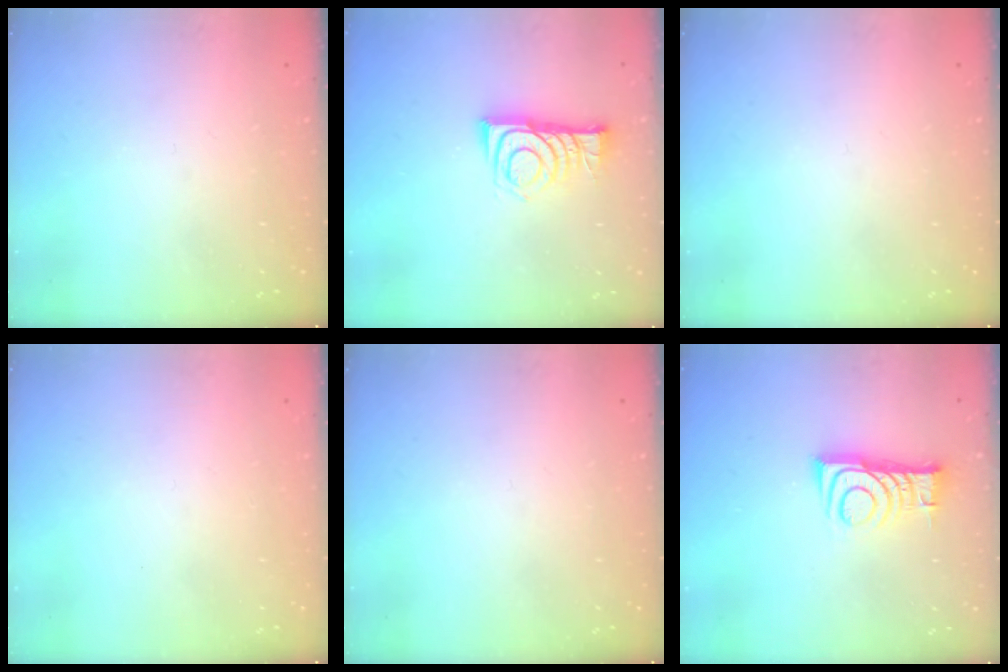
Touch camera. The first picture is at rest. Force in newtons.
{"total": 8.2, "press": 8.2, "slide": 0.9}
{"total": 0.0}
{"total": 1.6, "press": 1.6, "slide": 0.1}
{"total": 0.0}
{"total": 10.1, "press": 10.1, "slide": 0.3}